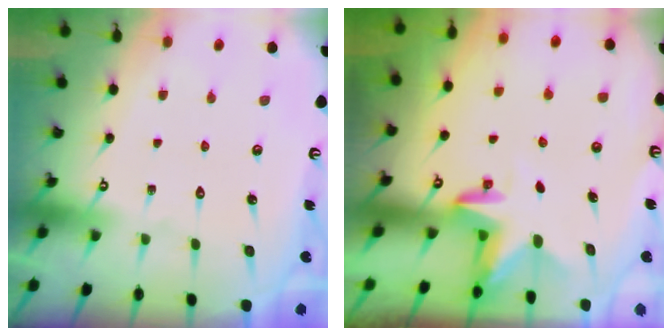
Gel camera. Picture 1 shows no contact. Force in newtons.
{"total": 3.2, "press": 3.2, "slide": 0.2}